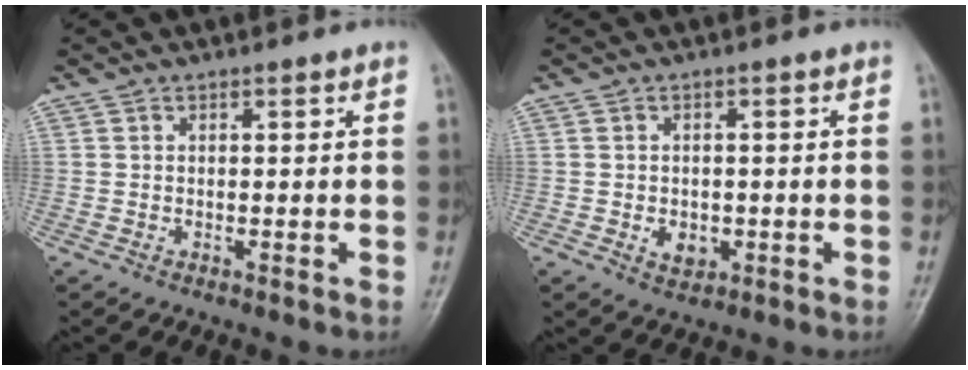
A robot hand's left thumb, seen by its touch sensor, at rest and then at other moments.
{"total": 3.3, "force": [-0.9, 2.5, 1.9], "torque": [-0.017, 0.001, -0.006]}